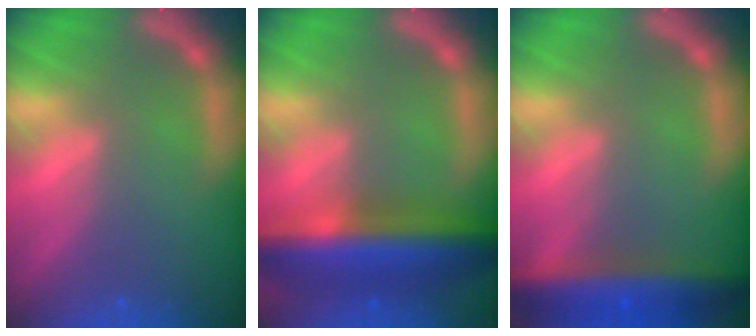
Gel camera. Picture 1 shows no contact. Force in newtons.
{"total": 10.0}
{"total": 7.4}